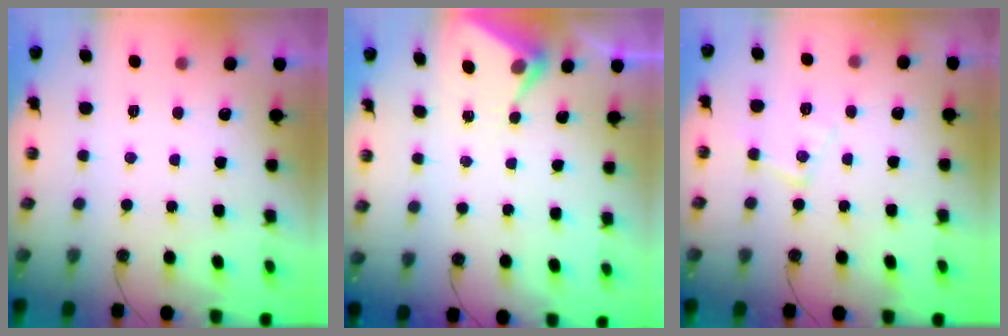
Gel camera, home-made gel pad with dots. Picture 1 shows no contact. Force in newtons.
{"total": 5.8, "press": 5.8, "slide": 0.3}
{"total": 9.7, "press": 9.7, "slide": 0.7}